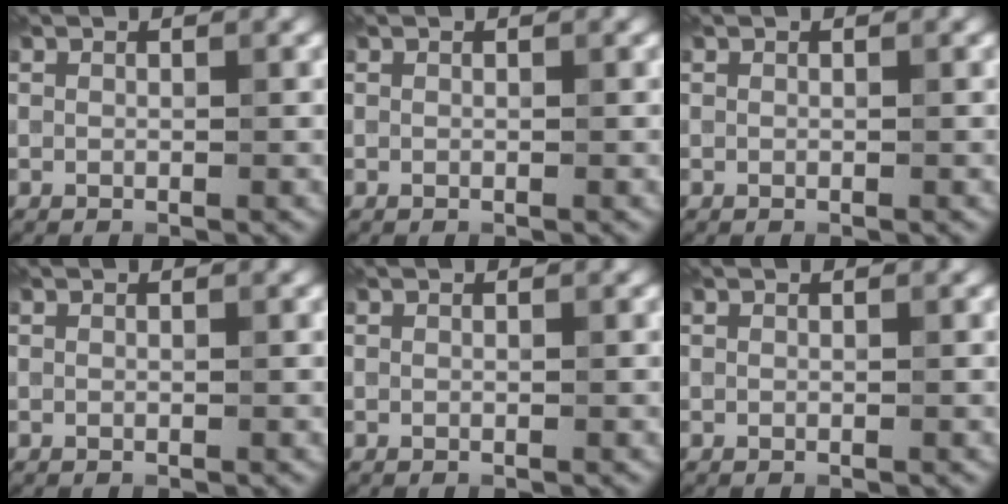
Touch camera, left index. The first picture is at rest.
{"total": 0.0}
{"total": 0.0}
{"total": 0.0}
{"total": 0.0}
{"total": 0.0}